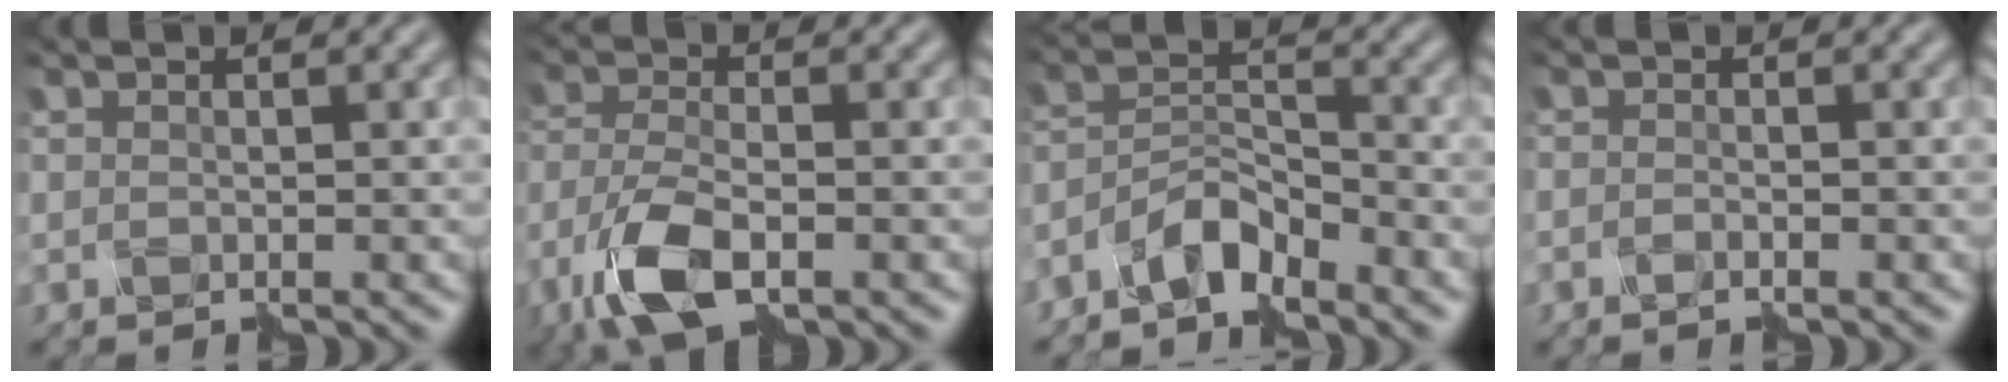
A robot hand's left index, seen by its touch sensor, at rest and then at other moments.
{"total": 7.2, "force": [-4.2, 3.0, 5.0], "torque": [-0.129, -0.008, -0.089]}
{"total": 3.9, "force": [-3.7, 0.5, 1.1], "torque": [-0.022, 0.012, -0.078]}
{"total": 1.3, "force": [-0.9, 0.5, 0.8], "torque": [-0.011, -0.001, -0.027]}